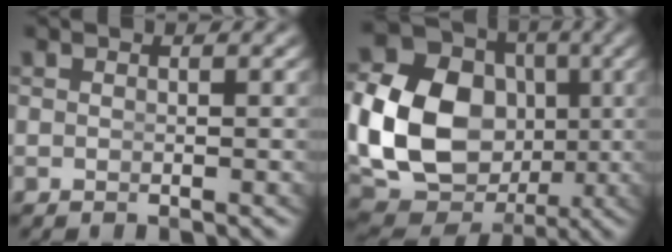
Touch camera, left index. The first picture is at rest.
{"total": 17.4, "force": [0.2, 14.2, 9.9], "torque": [-0.216, -0.056, 0.019]}